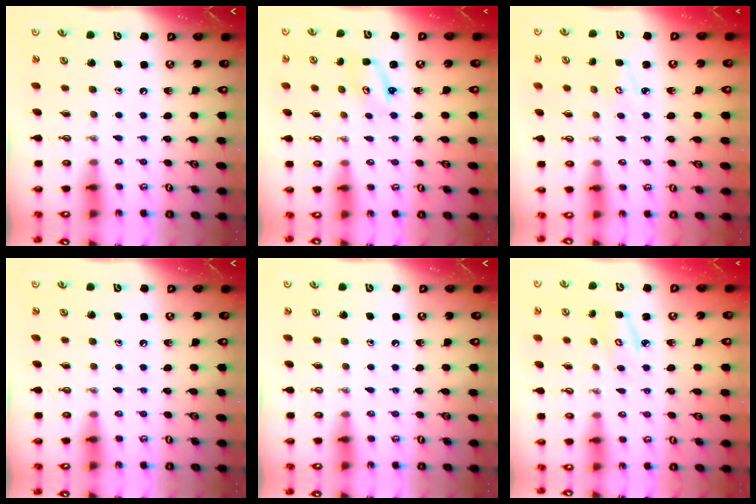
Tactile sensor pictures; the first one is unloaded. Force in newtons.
{"total": 2.6, "press": 2.6, "slide": 0.3}
{"total": 3.6, "press": 3.6, "slide": 0.5}
{"total": 0.0}
{"total": 0.0}
{"total": 5.5, "press": 5.5, "slide": 0.5}